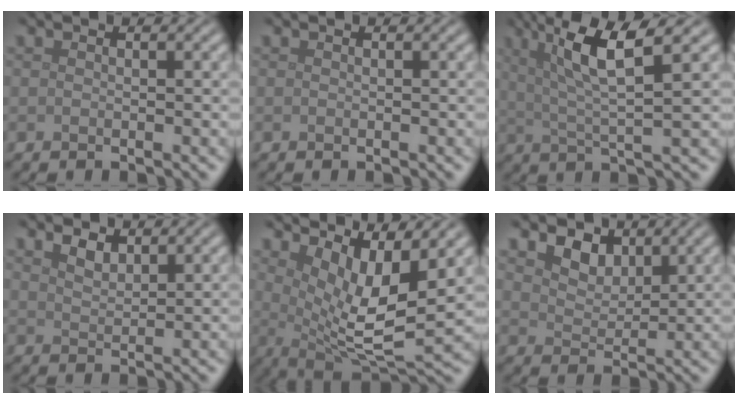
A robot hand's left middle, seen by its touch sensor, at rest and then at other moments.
{"total": 0.0}
{"total": 6.9, "force": [2.8, 1.3, 6.2], "torque": [-0.103, 0.012, 0.050]}
{"total": 1.7, "force": [1.4, 0.8, 0.7], "torque": [-0.018, 0.000, 0.030]}
{"total": 7.1, "force": [2.8, 2.2, 6.1], "torque": [-0.109, -0.013, 0.054]}
{"total": 3.0, "force": [2.0, 1.8, 1.3], "torque": [-0.036, -0.007, 0.032]}